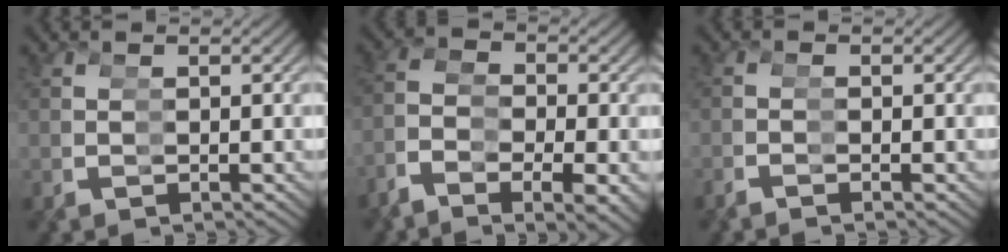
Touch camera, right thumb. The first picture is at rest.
{"total": 5.5, "force": [-0.7, 4.3, 3.3], "torque": [-0.079, 0.002, -0.007]}
{"total": 1.1, "force": [-1.0, -0.5, 0.0], "torque": [-0.004, -0.001, -0.017]}